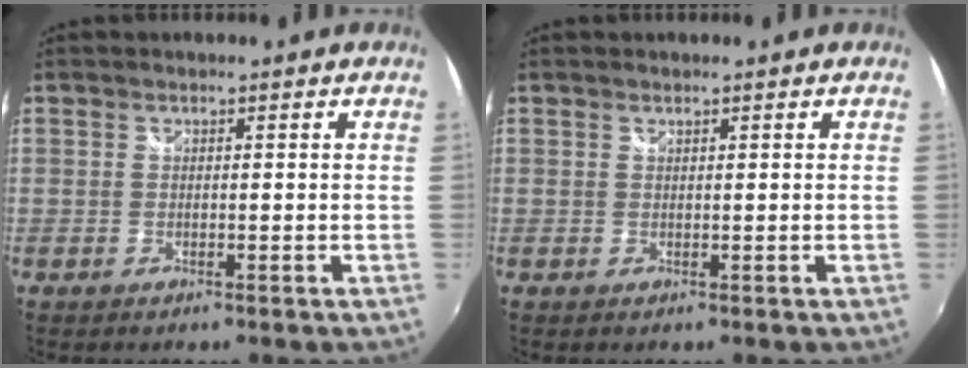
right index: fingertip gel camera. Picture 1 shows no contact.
{"total": 0.0}